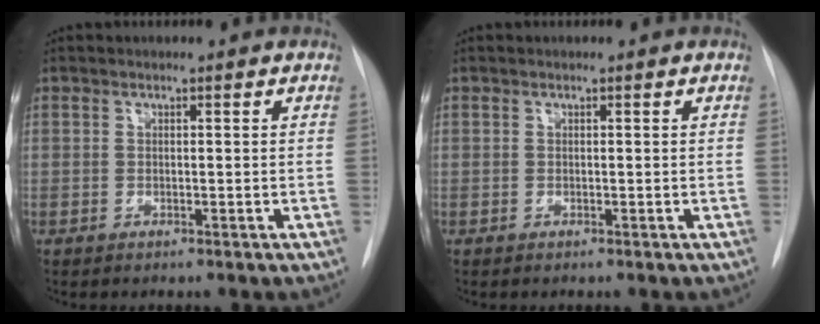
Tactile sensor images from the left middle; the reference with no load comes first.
{"total": 0.0}